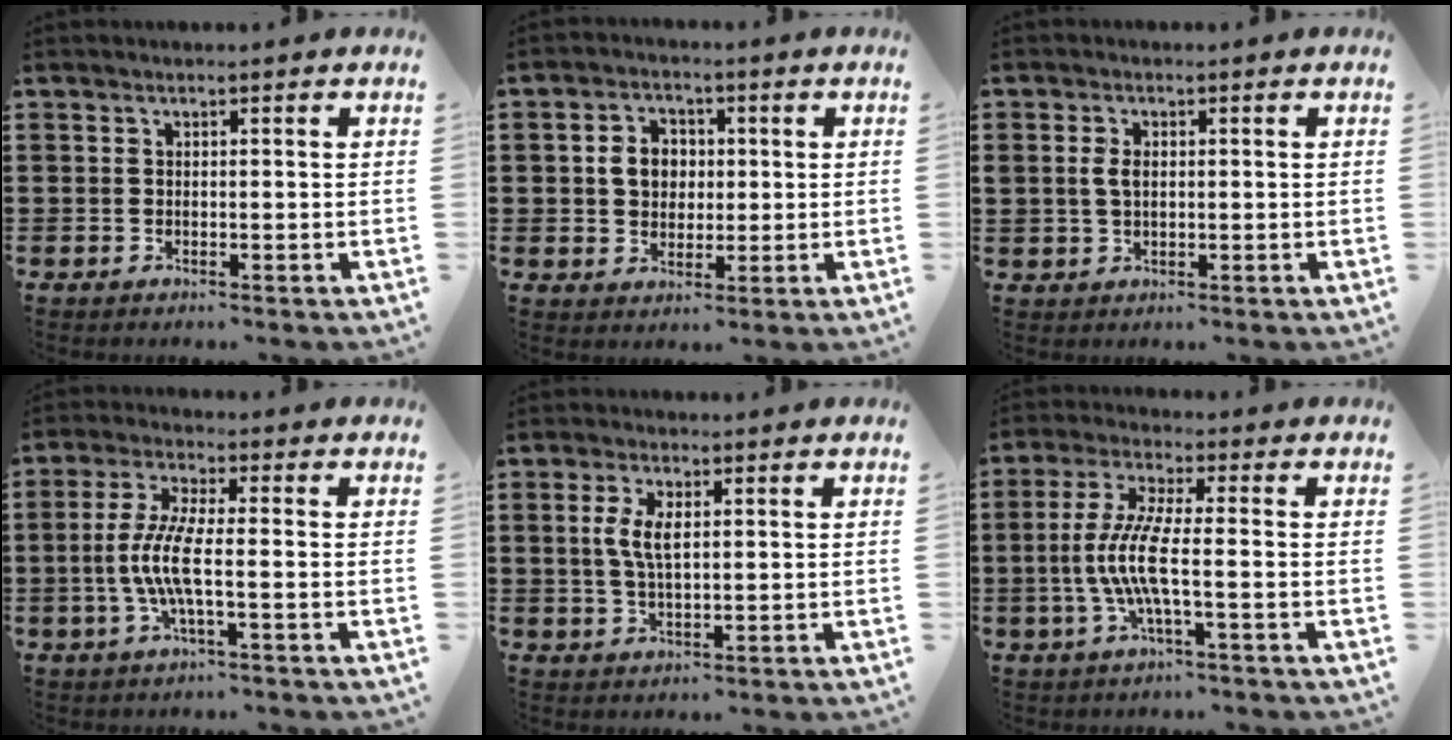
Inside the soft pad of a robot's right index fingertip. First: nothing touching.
{"total": 5.0, "force": [0.3, 4.2, 2.6], "torque": [-0.057, 0.012, -0.001]}
{"total": 2.6, "force": [0.3, 1.6, 2.0], "torque": [-0.051, 0.005, 0.002]}
{"total": 7.1, "force": [-1.5, 1.3, 6.8], "torque": [-0.162, -0.018, -0.039]}
{"total": 4.8, "force": [0.9, 2.0, 4.2], "torque": [-0.095, 0.005, 0.012]}
{"total": 7.7, "force": [-1.5, 1.2, 7.5], "torque": [-0.173, -0.020, -0.039]}